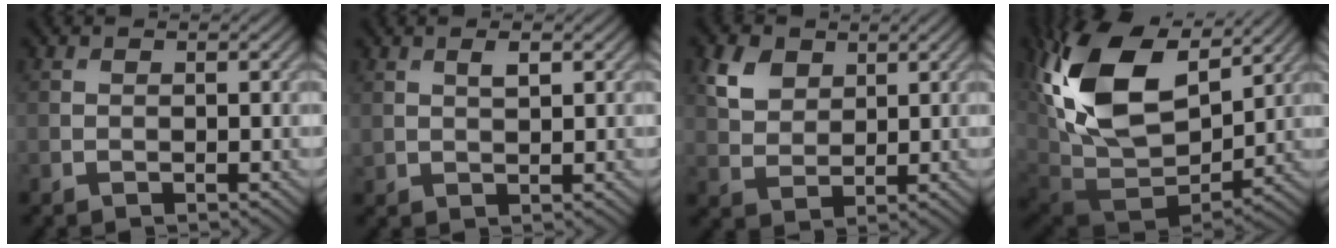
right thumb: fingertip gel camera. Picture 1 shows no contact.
{"total": 1.8, "force": [0.9, 0.8, 1.4], "torque": [-0.028, 0.000, 0.021]}
{"total": 4.7, "force": [2.6, 3.2, 2.4], "torque": [-0.060, 0.000, 0.053]}
{"total": 20.1, "force": [7.5, 12.2, 14.1], "torque": [-0.320, 0.023, 0.147]}